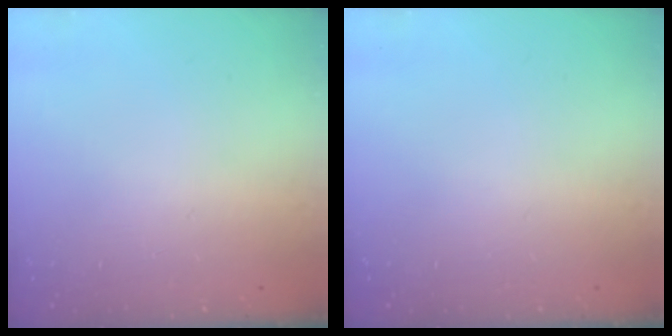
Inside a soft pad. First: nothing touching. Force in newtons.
{"total": 0.0}